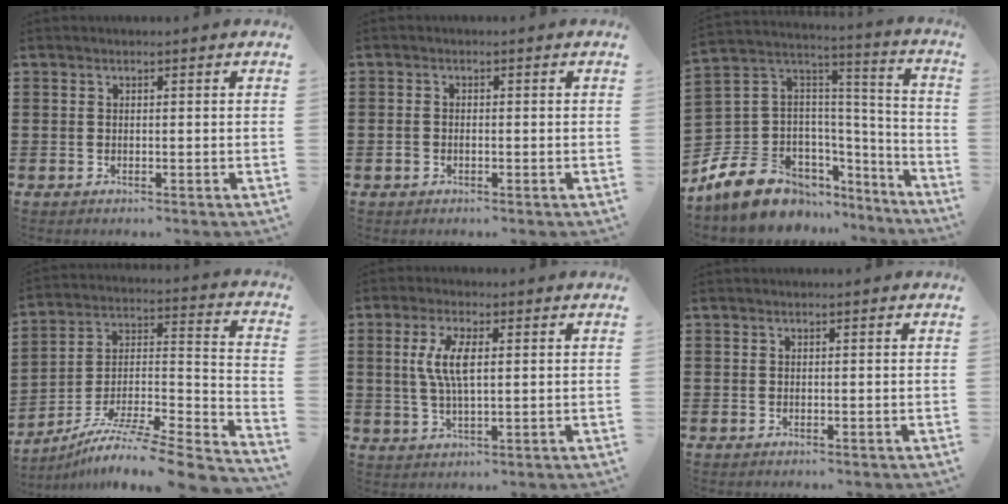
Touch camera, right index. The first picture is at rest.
{"total": 1.1, "force": [-0.5, 0.8, 0.7], "torque": [-0.014, 0.001, -0.009]}
{"total": 11.4, "force": [-7.9, 7.6, 3.0], "torque": [-0.090, 0.013, -0.146]}
{"total": 7.3, "force": [-5.6, 1.0, 4.6], "torque": [-0.083, -0.011, -0.114]}
{"total": 6.1, "force": [1.3, 2.0, 5.6], "torque": [-0.119, 0.004, 0.018]}
{"total": 0.0}